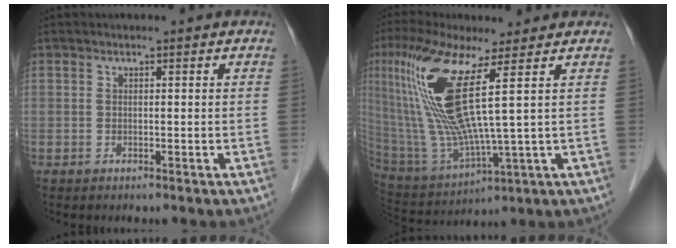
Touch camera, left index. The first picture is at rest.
{"total": 14.2, "force": [4.7, 0.7, 13.4], "torque": [-0.307, -0.006, 0.096]}